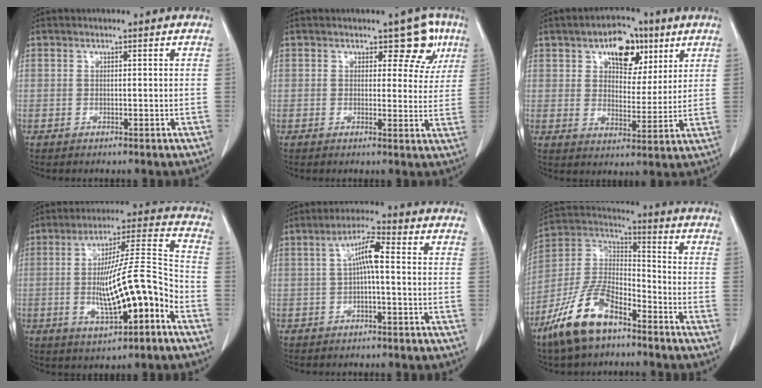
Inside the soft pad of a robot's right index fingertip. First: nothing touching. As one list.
[{"total": 5.9, "force": [3.0, 3.6, 3.6], "torque": [-0.013, 0.008, 0.028]}, {"total": 9.5, "force": [4.9, 5.6, 6.0], "torque": [-0.087, 0.018, 0.079]}, {"total": 15.3, "force": [-4.5, 2.0, 14.5], "torque": [-0.245, 0.011, -0.068]}, {"total": 5.2, "force": [0.2, 0.7, 5.1], "torque": [-0.093, 0.018, 0.003]}, {"total": 14.3, "force": [-9.5, 5.5, 9.2], "torque": [-0.197, 0.004, -0.184]}]